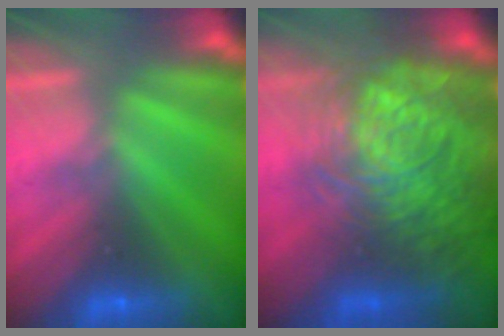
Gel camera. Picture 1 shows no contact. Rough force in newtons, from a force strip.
{"total": 11.0}